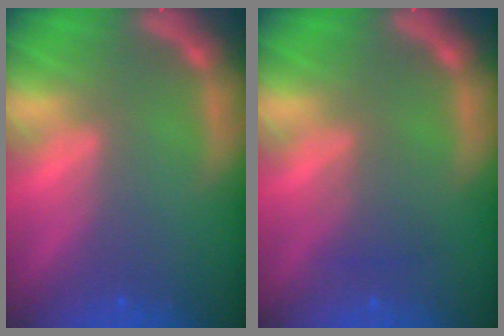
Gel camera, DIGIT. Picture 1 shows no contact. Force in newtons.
{"total": 2.0}